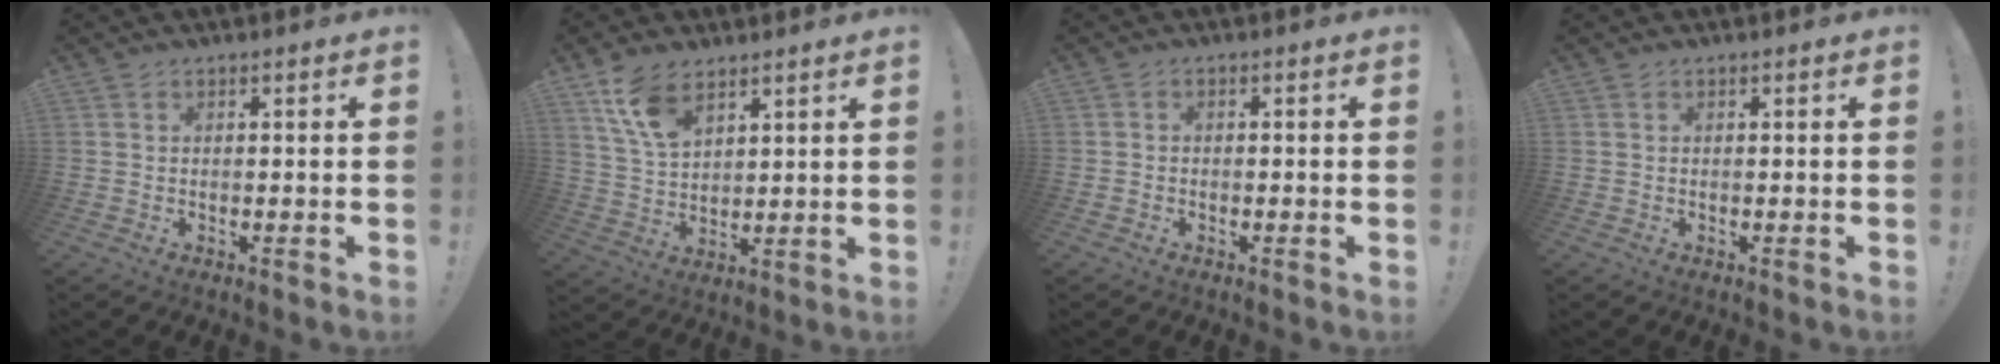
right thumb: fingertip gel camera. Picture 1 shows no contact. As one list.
[{"total": 9.8, "force": [6.6, 4.8, 5.5], "torque": [-0.101, -0.030, 0.127]}, {"total": 1.3, "force": [-1.1, 0.6, 0.4], "torque": [-0.005, 0.004, -0.019]}, {"total": 0.0}]